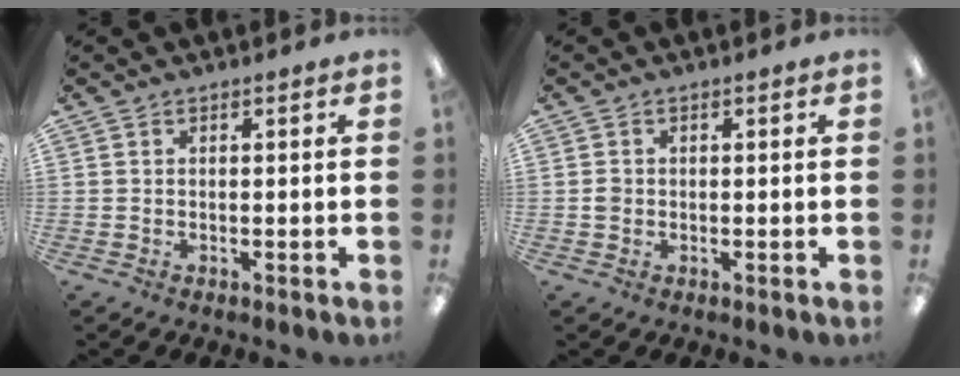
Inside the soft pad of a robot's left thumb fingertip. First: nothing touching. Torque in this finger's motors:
{"motor_torque": [0.10, 0.34, 0.53, -0.24, 0.00]}